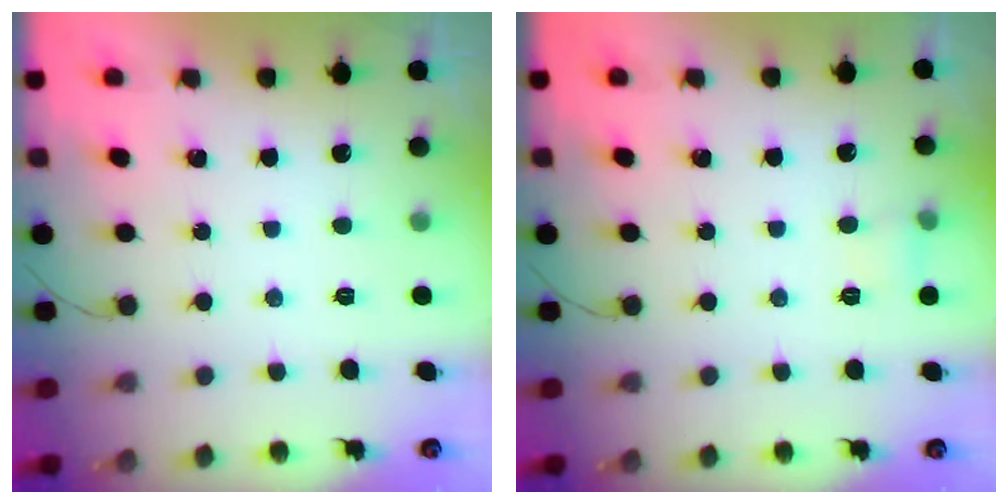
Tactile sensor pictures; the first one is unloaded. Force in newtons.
{"total": 7.0, "press": 3.3, "slide": 6.1}